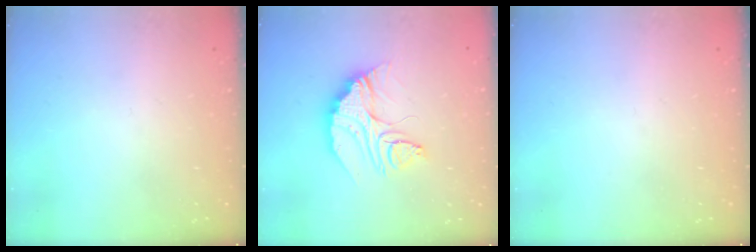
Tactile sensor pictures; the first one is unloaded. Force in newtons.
{"total": 14.9, "press": 14.9, "slide": 1.1}
{"total": 0.0}